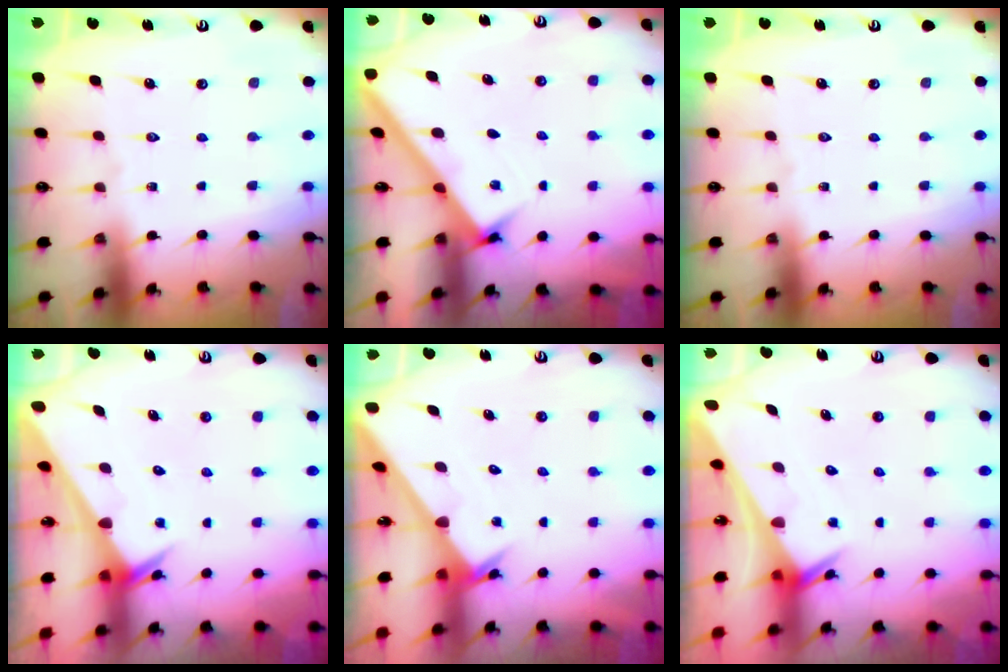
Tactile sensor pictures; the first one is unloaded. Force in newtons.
{"total": 2.8, "press": 2.7, "slide": 0.4}
{"total": 0.0}
{"total": 2.4, "press": 2.4, "slide": 0.0}
{"total": 2.0, "press": 2.0, "slide": 0.1}
{"total": 2.7, "press": 2.7, "slide": 0.1}